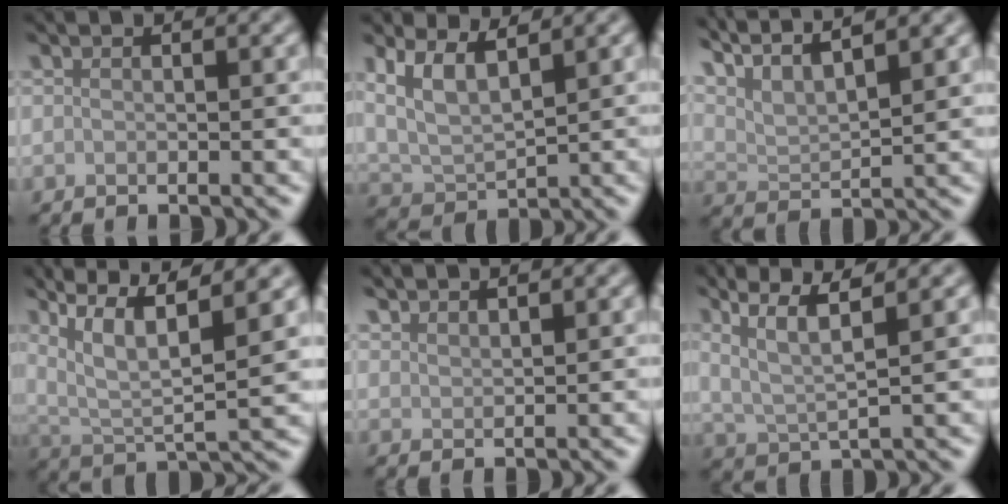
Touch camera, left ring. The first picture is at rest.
{"total": 4.9, "force": [2.8, 2.1, 3.4], "torque": [-0.078, 0.001, 0.056]}
{"total": 7.8, "force": [5.9, 2.0, 4.7], "torque": [-0.098, 0.023, 0.090]}
{"total": 9.8, "force": [5.5, 2.7, 7.7], "torque": [-0.157, 0.010, 0.102]}
{"total": 2.1, "force": [2.1, 0.1, 0.2], "torque": [0.001, 0.002, 0.036]}
{"total": 4.9, "force": [2.8, 1.2, 3.9], "torque": [-0.072, 0.006, 0.055]}